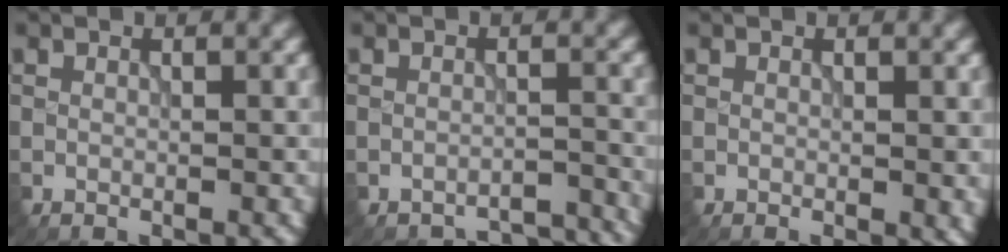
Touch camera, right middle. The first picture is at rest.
{"total": 3.0, "force": [-3.0, 0.2, 0.1], "torque": [0.003, -0.001, -0.034]}
{"total": 1.0, "force": [-0.1, 0.3, 0.9], "torque": [-0.012, -0.007, 0.000]}